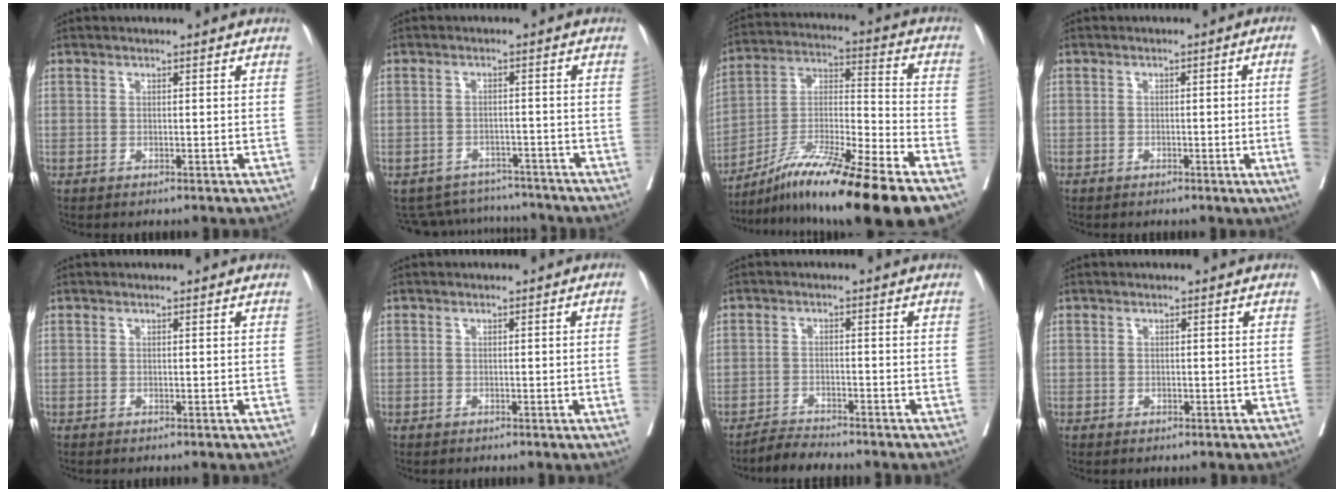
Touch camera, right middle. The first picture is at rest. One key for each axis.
{"total": 8.5, "fx": -8.1, "fy": 2.6, "fz": -0.1, "tx": 0.003, "ty": 0.020, "tz": -0.106}
{"total": 20.6, "fx": -14.8, "fy": 0.1, "fz": 14.4, "tx": -0.233, "ty": -0.030, "tz": -0.262}
{"total": 5.3, "fx": -1.0, "fy": -1.3, "fz": 5.0, "tx": -0.056, "ty": -0.004, "tz": -0.015}
{"total": 0.0}
{"total": 2.0, "fx": -0.4, "fy": -0.3, "fz": 1.9, "tx": -0.029, "ty": 0.004, "tz": -0.002}
{"total": 2.6, "fx": -2.6, "fy": 0.3, "fz": 0.0, "tx": -0.001, "ty": -0.009, "tz": -0.045}
{"total": 0.9, "fx": -0.4, "fy": 0.5, "fz": 0.5, "tx": -0.009, "ty": 0.000, "tz": -0.002}